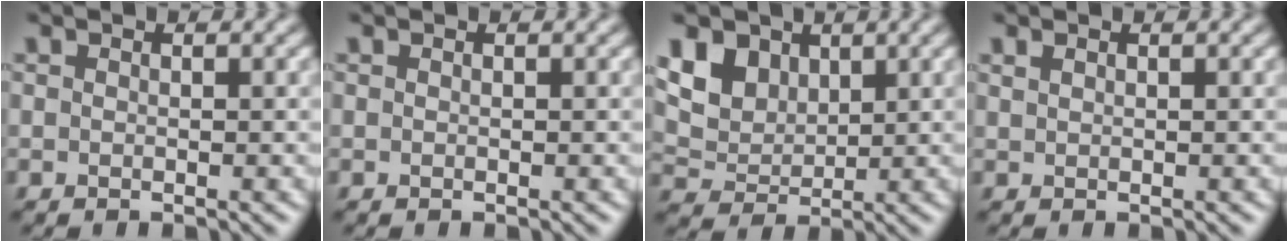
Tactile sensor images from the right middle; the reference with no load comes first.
{"total": 0.0}
{"total": 7.2, "force": [3.8, 5.0, 3.6], "torque": [-0.097, 0.002, 0.067]}
{"total": 0.6, "force": [0.4, 0.3, 0.3], "torque": [-0.008, 0.001, 0.012]}